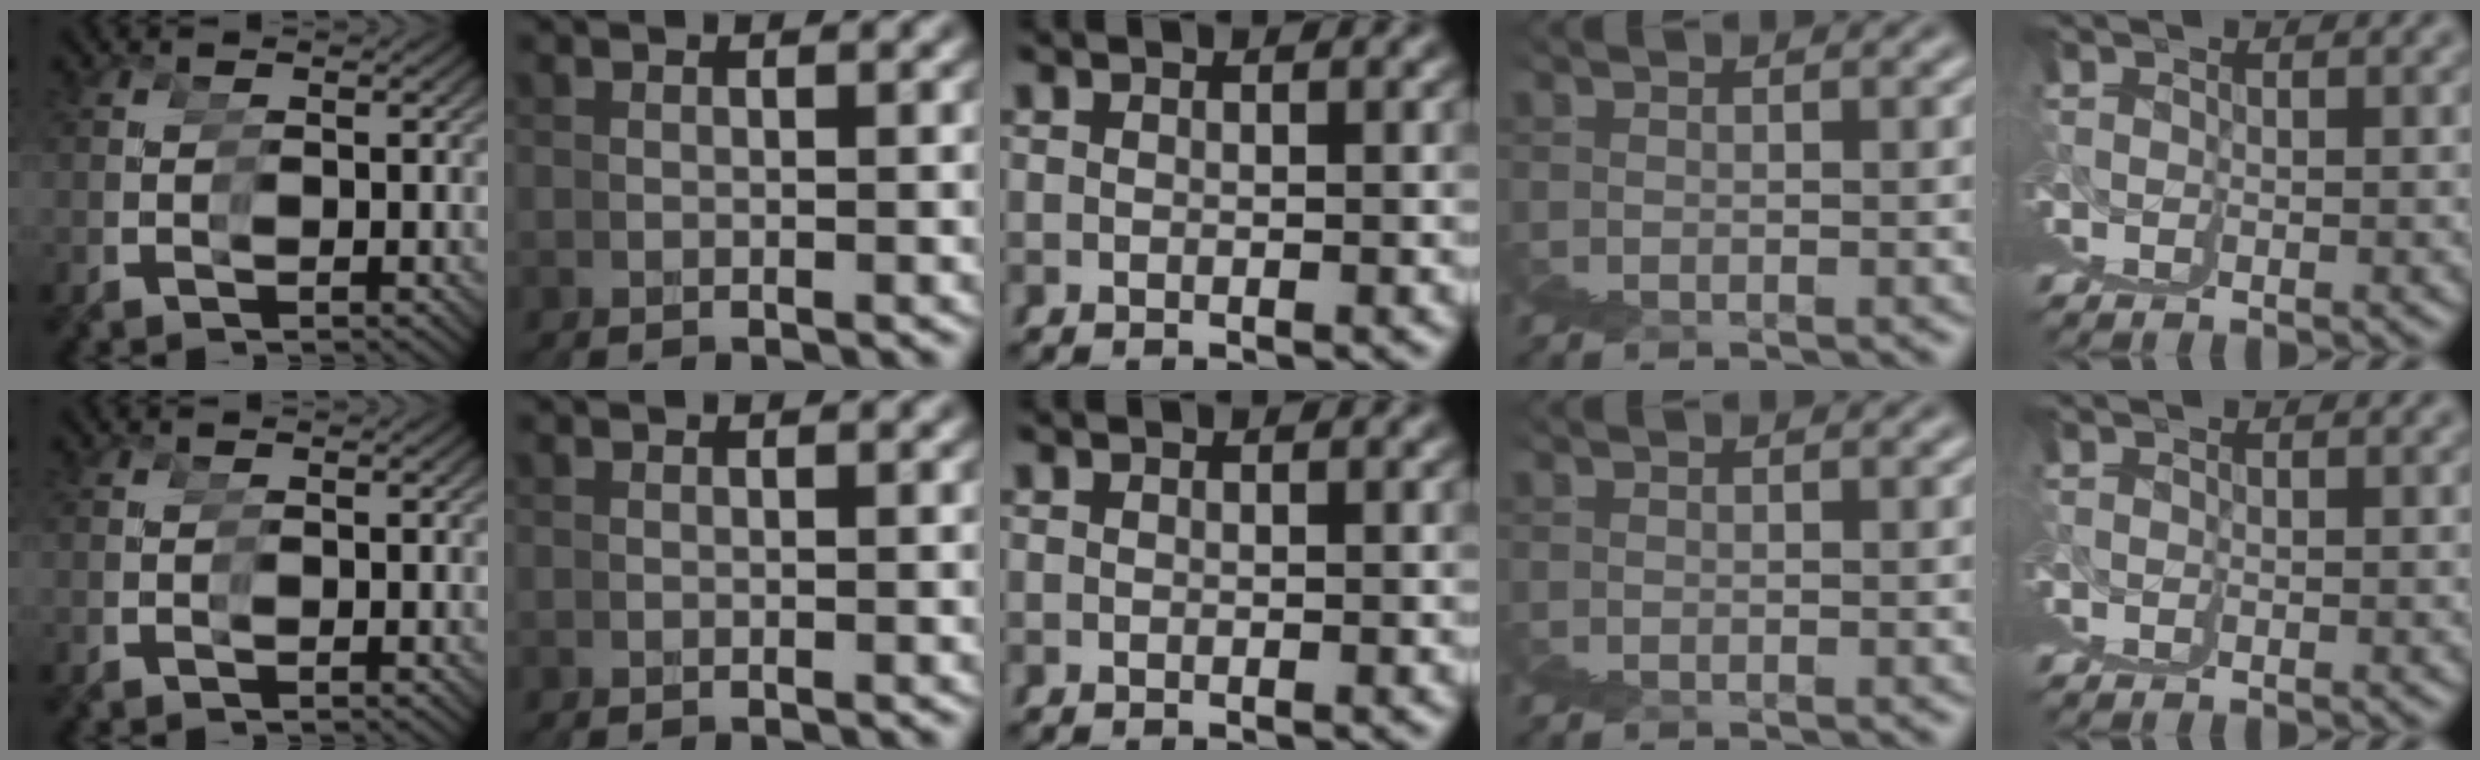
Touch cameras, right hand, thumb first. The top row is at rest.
{}